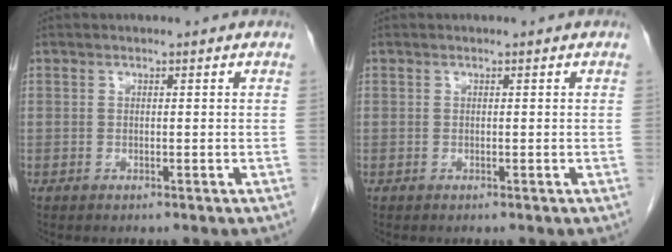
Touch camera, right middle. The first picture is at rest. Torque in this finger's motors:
{"motor_torque": [0.00, 0.00, 0.00, -0.01]}